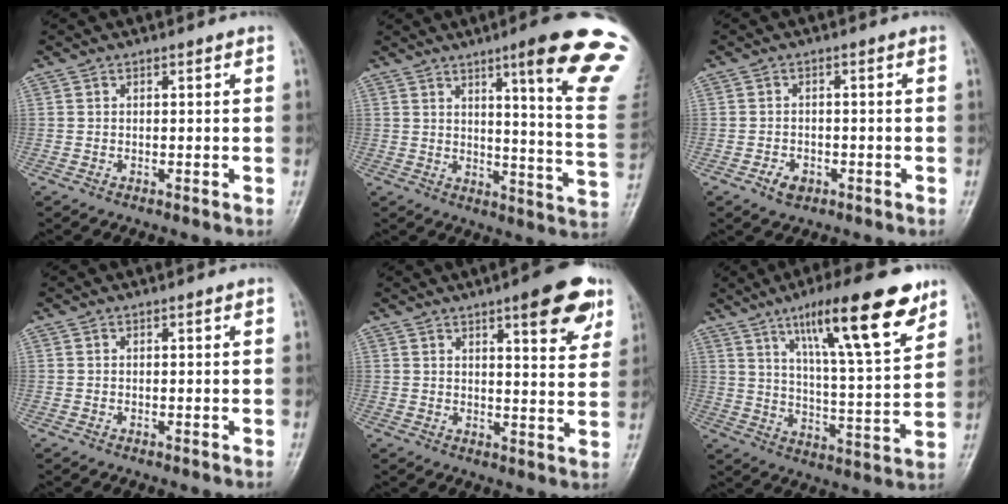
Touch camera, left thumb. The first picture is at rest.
{"total": 20.6, "force": [12.0, 1.8, 16.6], "torque": [-0.193, -0.065, 0.147]}
{"total": 2.9, "force": [-1.4, 2.0, 1.5], "torque": [-0.019, 0.005, -0.021]}
{"total": 0.0}
{"total": 11.1, "force": [6.3, 2.9, 8.6], "torque": [-0.084, -0.027, 0.077]}
{"total": 19.4, "force": [11.6, 3.9, 15.0], "torque": [-0.209, -0.050, 0.185]}